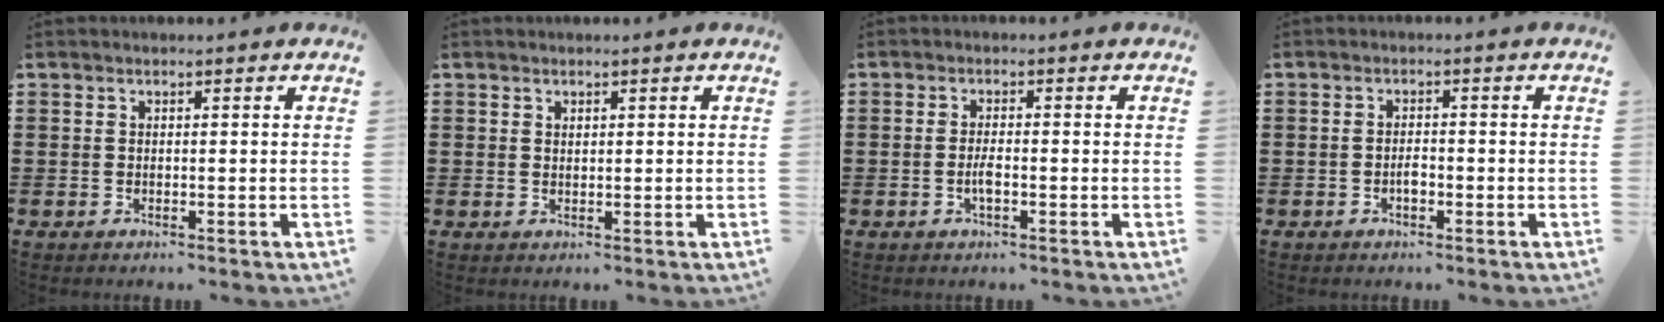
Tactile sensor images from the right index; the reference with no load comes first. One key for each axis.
{"total": 0.7, "fx": 0.6, "fy": 0.4, "fz": 0.1, "tx": -0.004, "ty": 0.001, "tz": 0.012}
{"total": 2.3, "fx": -0.7, "fy": 0.6, "fz": 2.1, "tx": -0.046, "ty": 0.000, "tz": -0.016}
{"total": 1.7, "fx": -0.8, "fy": 0.7, "fz": 1.4, "tx": -0.027, "ty": 0.002, "tz": -0.014}